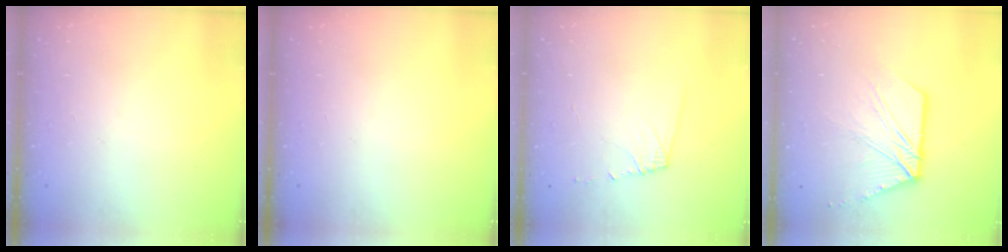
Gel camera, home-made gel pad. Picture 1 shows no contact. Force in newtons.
{"total": 0.0}
{"total": 6.1, "press": 6.1, "slide": 0.6}
{"total": 13.2, "press": 13.1, "slide": 1.4}